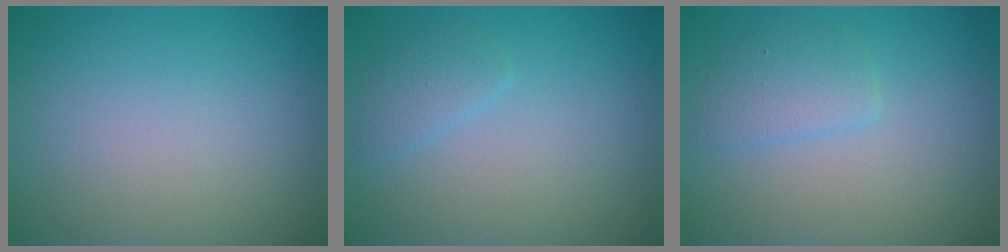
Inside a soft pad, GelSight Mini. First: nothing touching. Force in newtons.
{"total": 1.4, "press": 1.4, "slide": 0.1}
{"total": 1.9, "press": 1.9, "slide": 0.1}